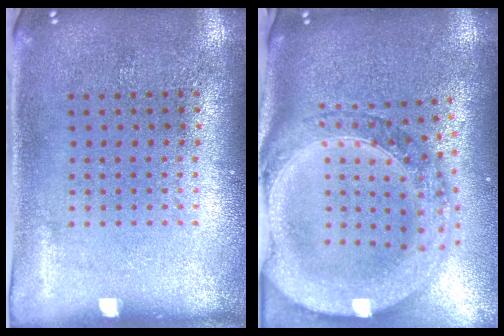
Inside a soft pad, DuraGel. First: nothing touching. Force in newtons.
{"total": 3.7, "press": 2.9, "slide": 2.2}